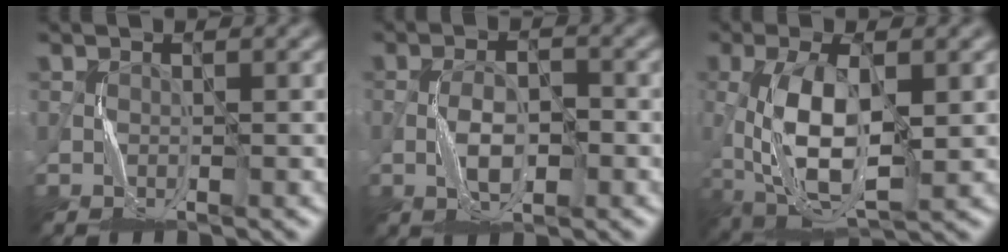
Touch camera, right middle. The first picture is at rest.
{"total": 3.7, "force": [-1.0, 1.6, 3.1], "torque": [-0.059, 0.004, -0.020]}
{"total": 9.1, "force": [-0.5, 3.8, 8.3], "torque": [-0.170, 0.002, -0.010]}